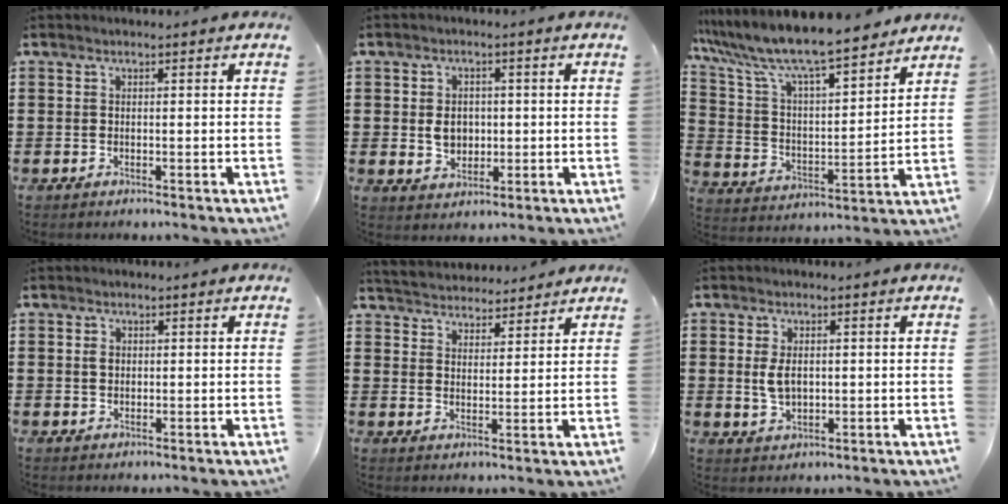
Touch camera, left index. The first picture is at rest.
{"total": 4.2, "force": [0.2, 3.3, 2.6], "torque": [-0.043, 0.004, -0.003]}
{"total": 9.2, "force": [8.3, 0.6, 4.0], "torque": [-0.115, -0.056, 0.139]}
{"total": 1.4, "force": [0.4, 1.1, 0.7], "torque": [-0.009, 0.003, 0.005]}
{"total": 3.9, "force": [3.8, 0.7, -0.3], "torque": [-0.013, -0.018, 0.067]}
{"total": 3.8, "force": [0.4, 2.2, 3.1], "torque": [-0.079, 0.001, 0.002]}